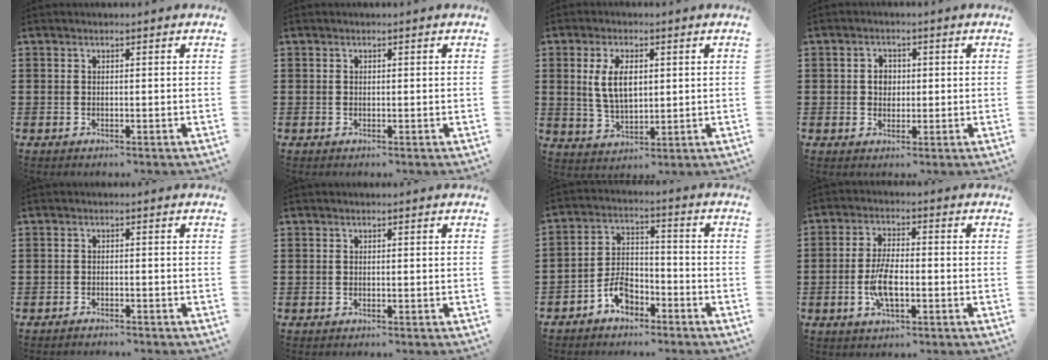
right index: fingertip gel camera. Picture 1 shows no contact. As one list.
[{"total": 0.0}, {"total": 6.8, "force": [1.3, 3.5, 5.7], "torque": [-0.125, 0.004, 0.016]}, {"total": 2.5, "force": [0.1, 2.1, 1.3], "torque": [-0.031, 0.010, -0.001]}, {"total": 1.2, "force": [-1.2, 0.1, 0.0], "torque": [-0.003, 0.003, -0.025]}, {"total": 0.0}, {"total": 5.7, "force": [-3.8, 3.2, 2.8], "torque": [-0.061, 0.014, -0.074]}, {"total": 6.2, "force": [-1.5, 2.4, 5.5], "torque": [-0.122, -0.002, -0.035]}]